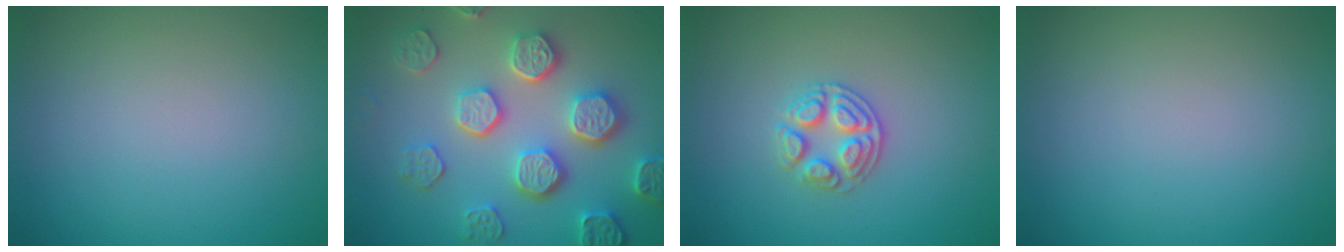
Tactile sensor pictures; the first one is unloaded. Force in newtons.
{"total": 6.0, "press": 5.5, "slide": 2.4}
{"total": 2.9, "press": 2.7, "slide": 1.0}
{"total": 0.0}